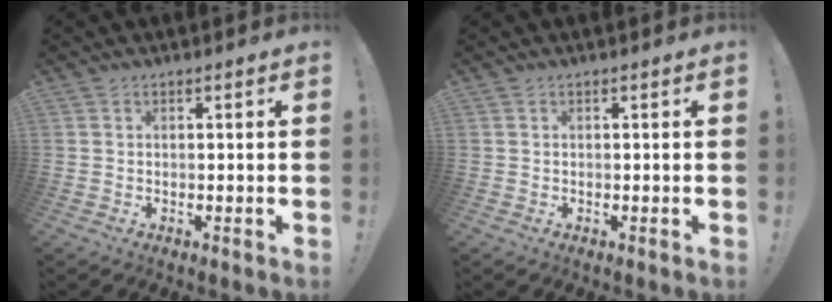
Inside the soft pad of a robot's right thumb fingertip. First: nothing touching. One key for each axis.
{"total": 0.0}